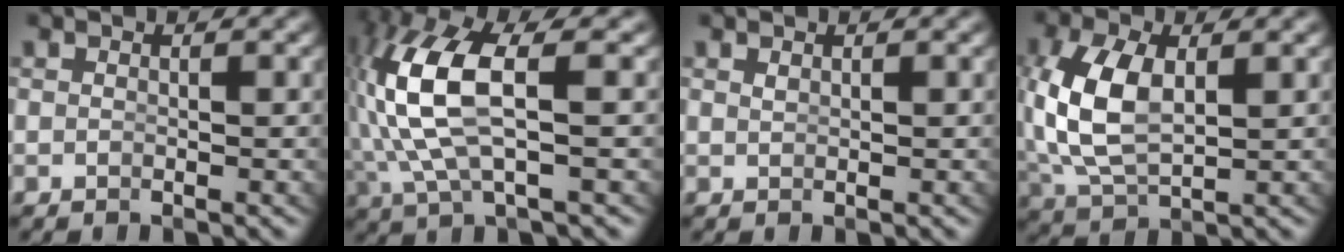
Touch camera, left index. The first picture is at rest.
{"total": 7.9, "force": [0.7, 3.1, 7.3], "torque": [-0.172, -0.011, 0.030]}
{"total": 0.5, "force": [0.3, -0.4, 0.0], "torque": [0.002, -0.009, 0.014]}
{"total": 6.6, "force": [0.6, 4.0, 5.3], "torque": [-0.137, -0.022, 0.033]}